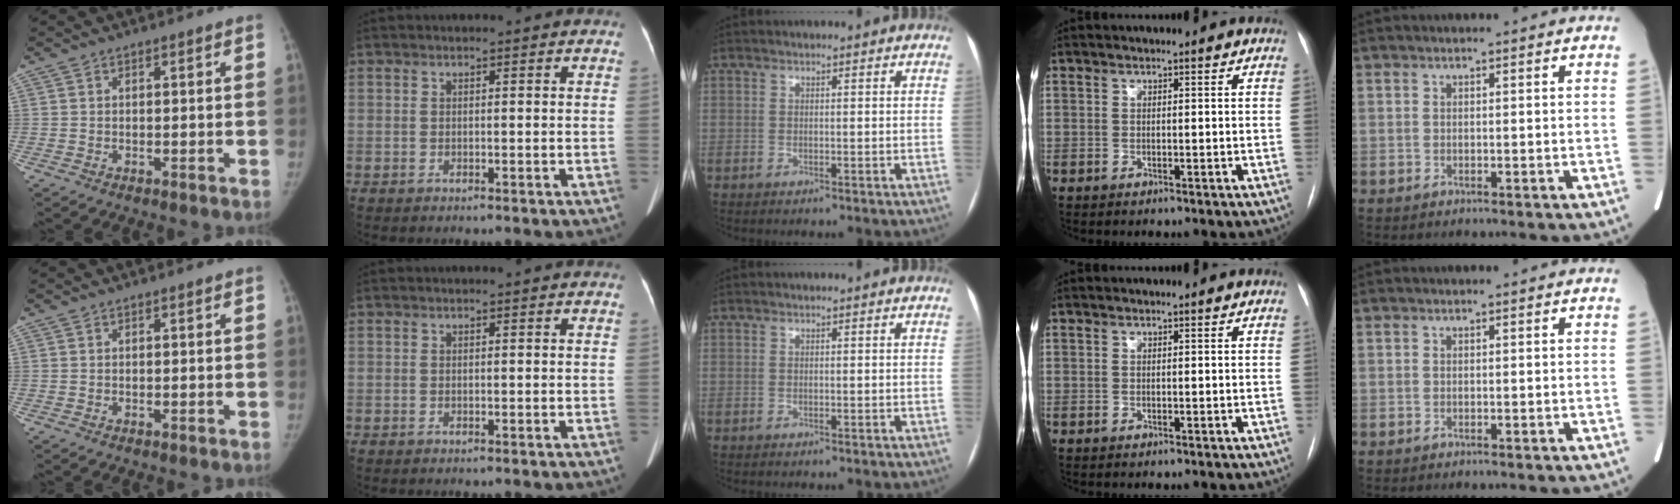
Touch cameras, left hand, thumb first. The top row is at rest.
{}